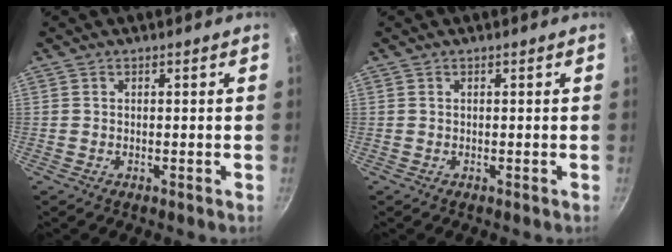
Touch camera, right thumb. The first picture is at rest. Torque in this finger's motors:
{"motor_torque": [-0.06, 0.05, -0.01, 0.00, 0.03]}